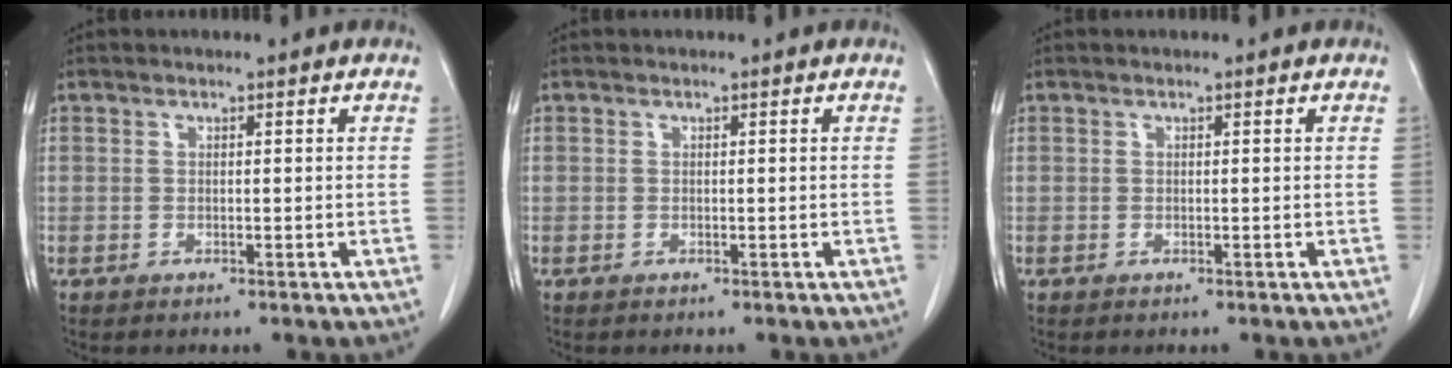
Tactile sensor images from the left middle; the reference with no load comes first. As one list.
[{"total": 0.0}, {"total": 0.0}]